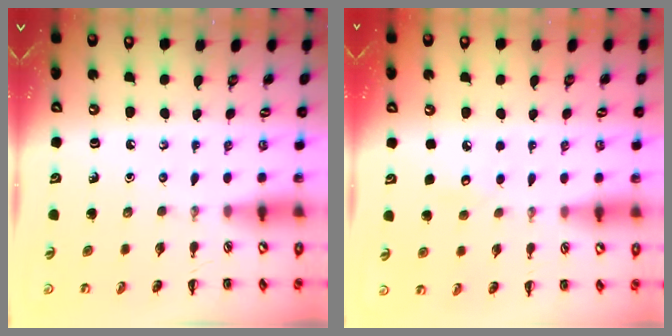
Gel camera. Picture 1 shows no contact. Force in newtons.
{"total": 5.0, "press": 4.8, "slide": 1.2}